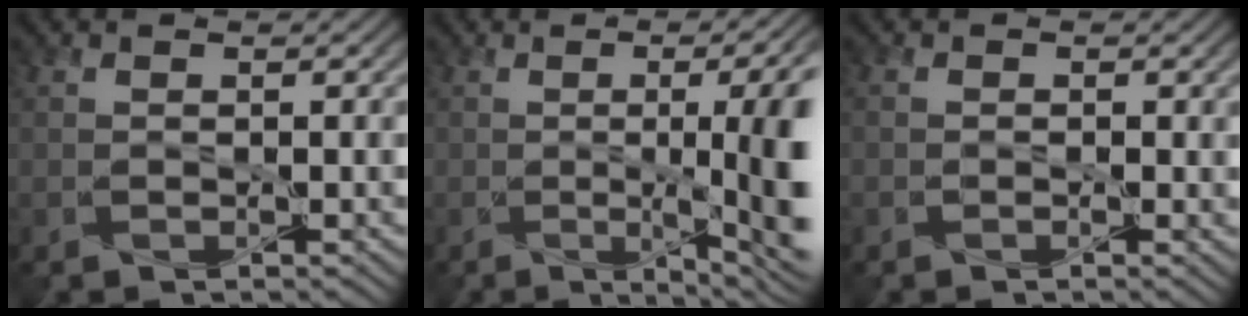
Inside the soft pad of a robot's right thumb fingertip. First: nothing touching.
{"total": 13.9, "force": [-1.9, 4.5, 13.1], "torque": [-0.135, 0.011, -0.032]}
{"total": 1.3, "force": [-0.1, 0.9, 0.9], "torque": [-0.015, 0.001, -0.006]}